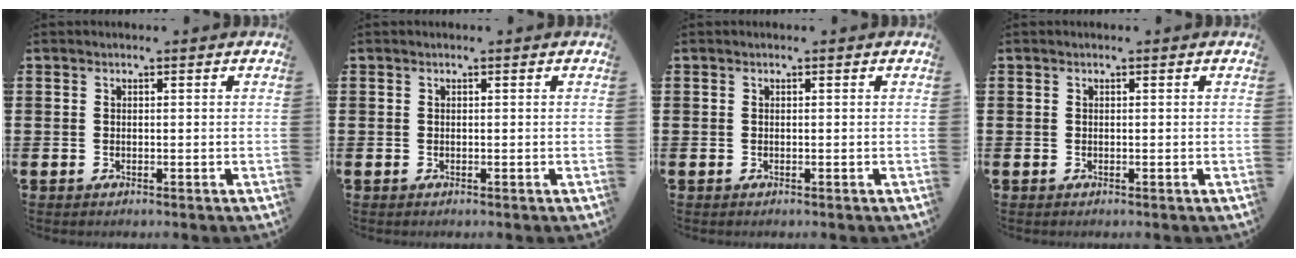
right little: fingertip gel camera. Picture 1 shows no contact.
{"total": 0.0}
{"total": 0.0}
{"total": 0.0}